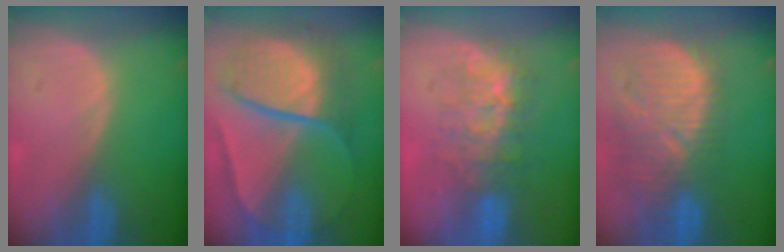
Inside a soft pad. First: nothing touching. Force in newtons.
{"total": 10.8, "press": 10.8, "slide": 1.1}
{"total": 7.9, "press": 7.6, "slide": 2.2}
{"total": 12.8, "press": 11.3, "slide": 6.0}